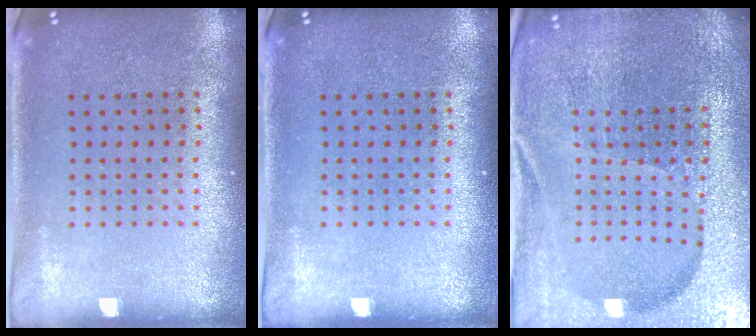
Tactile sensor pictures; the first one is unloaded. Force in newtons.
{"total": 0.0}
{"total": 5.0, "press": 4.6, "slide": 1.8}